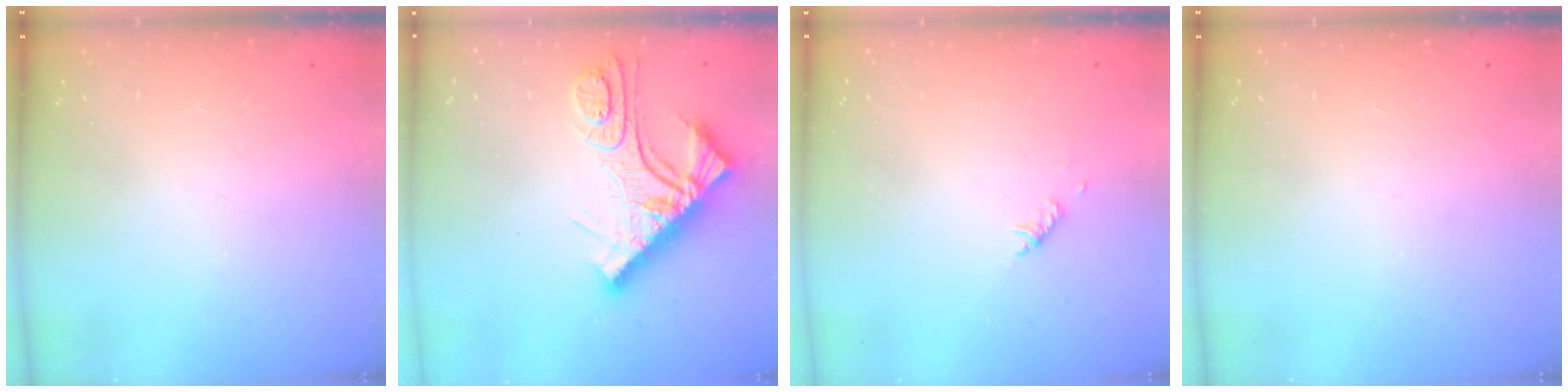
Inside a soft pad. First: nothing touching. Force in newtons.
{"total": 14.4, "press": 14.3, "slide": 1.5}
{"total": 2.8, "press": 2.7, "slide": 0.6}
{"total": 0.0}